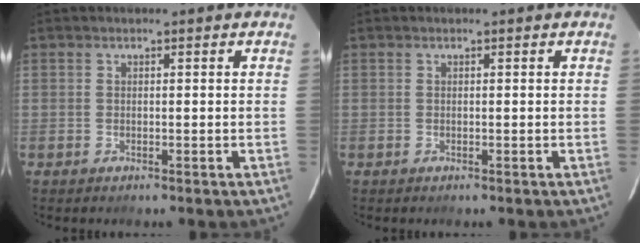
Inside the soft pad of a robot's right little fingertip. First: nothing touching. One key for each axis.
{"total": 0.0}